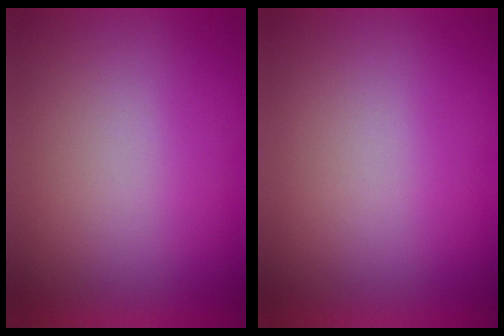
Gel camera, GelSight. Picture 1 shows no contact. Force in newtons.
{"total": 0.0}